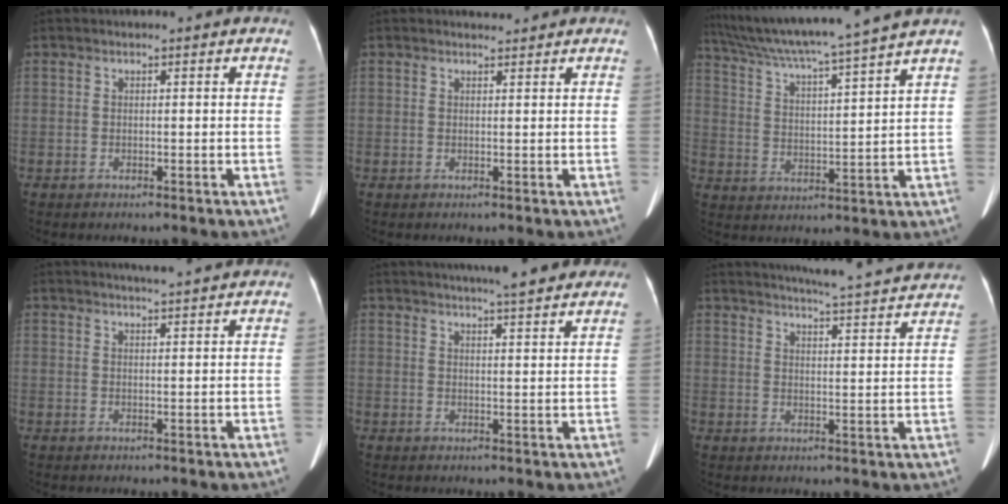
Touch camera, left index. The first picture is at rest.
{"total": 1.2, "force": [1.2, 0.1, -0.1], "torque": [-0.010, 0.001, 0.022]}
{"total": 17.1, "force": [14.7, -2.2, 8.4], "torque": [-0.149, -0.006, 0.228]}
{"total": 5.0, "force": [4.6, 0.0, 1.8], "torque": [-0.030, 0.017, 0.060]}
{"total": 11.9, "force": [10.5, 1.5, 5.5], "torque": [-0.071, 0.017, 0.126]}
{"total": 18.5, "force": [17.5, 0.5, 6.0], "torque": [-0.092, -0.020, 0.211]}